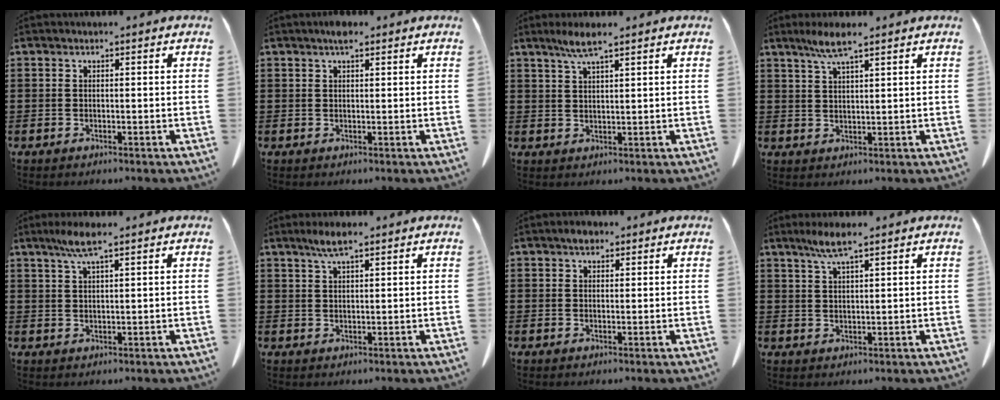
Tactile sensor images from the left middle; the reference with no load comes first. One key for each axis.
{"total": 1.9, "fx": 1.3, "fy": 0.6, "fz": 1.2, "tx": -0.028, "ty": 0.003, "tz": 0.023}
{"total": 3.9, "fx": 2.6, "fy": 0.4, "fz": 2.9, "tx": -0.063, "ty": 0.003, "tz": 0.046}
{"total": 4.7, "fx": 3.1, "fy": 0.4, "fz": 3.5, "tx": -0.076, "ty": 0.002, "tz": 0.055}
{"total": 4.4, "fx": 2.7, "fy": 0.5, "fz": 3.4, "tx": -0.074, "ty": 0.005, "tz": 0.047}
{"total": 3.4, "fx": 2.2, "fy": 0.6, "fz": 2.5, "tx": -0.052, "ty": 0.004, "tz": 0.038}
{"total": 2.0, "fx": 1.4, "fy": 1.1, "fz": 1.0, "tx": -0.015, "ty": 0.002, "tz": 0.023}
{"total": 4.2, "fx": 2.8, "fy": 0.3, "fz": 3.1, "tx": -0.069, "ty": 0.004, "tz": 0.049}